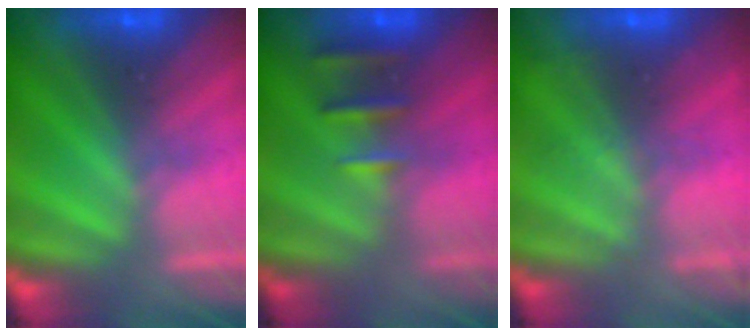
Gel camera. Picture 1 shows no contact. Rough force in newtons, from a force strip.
{"total": 2.4}
{"total": 1.9}